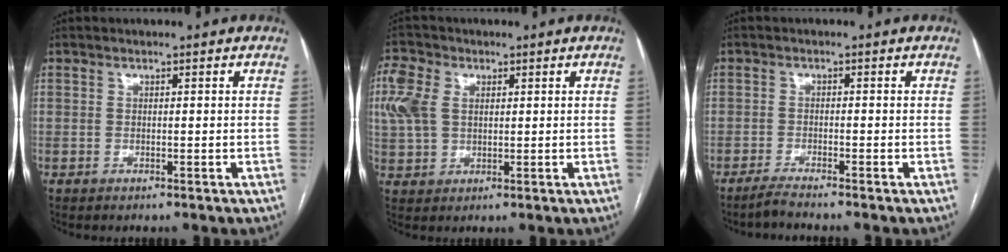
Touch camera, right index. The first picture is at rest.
{"total": 7.2, "force": [2.3, 5.1, 4.6], "torque": [-0.142, 0.022, 0.045]}
{"total": 2.5, "force": [-2.2, -0.8, 0.6], "torque": [-0.018, -0.007, -0.045]}